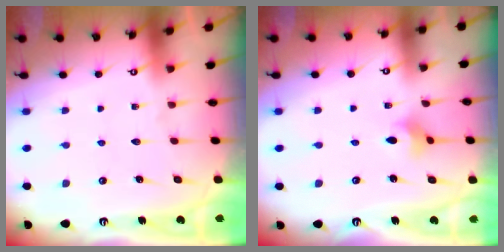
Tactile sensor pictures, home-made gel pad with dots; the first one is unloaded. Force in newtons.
{"total": 2.9, "press": 2.8, "slide": 0.8}